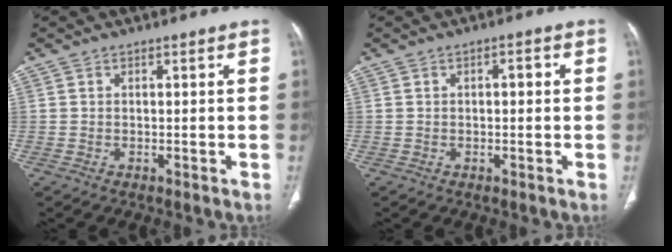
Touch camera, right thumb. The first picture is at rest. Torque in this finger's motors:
{"motor_torque": [0.01, -0.20, 0.21, 0.37, 0.02]}